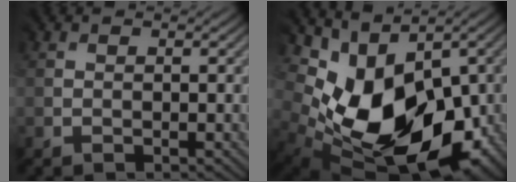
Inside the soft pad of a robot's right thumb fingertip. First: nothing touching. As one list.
[{"total": 13.5, "force": [0.0, 9.4, 9.8], "torque": [-0.156, -0.031, 0.023]}]